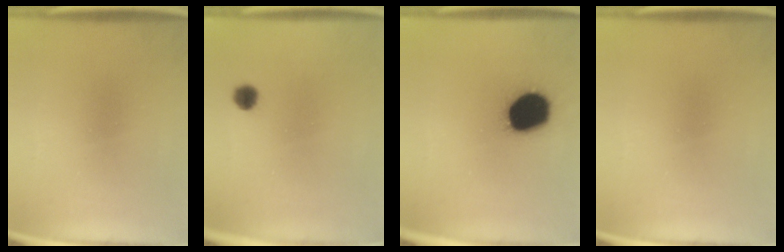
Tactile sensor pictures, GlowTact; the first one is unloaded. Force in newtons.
{"total": 2.3}
{"total": 18.3}
{"total": 0.0}